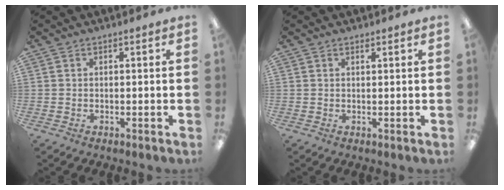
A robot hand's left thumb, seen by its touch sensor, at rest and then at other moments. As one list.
[{"total": 0.8, "force": [0.7, 0.3, 0.1], "torque": [0.004, -0.004, 0.012]}]